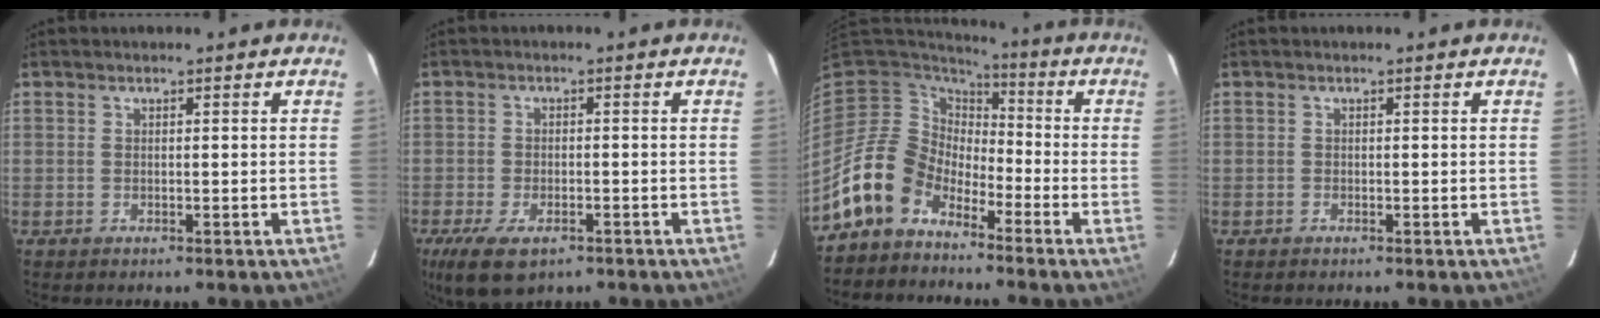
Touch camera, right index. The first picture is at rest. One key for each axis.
{"total": 8.8, "fx": -5.3, "fy": 4.2, "fz": 5.6, "tx": -0.133, "ty": -0.030, "tz": -0.091}
{"total": 12.8, "fx": -9.6, "fy": 7.5, "fz": 4.0, "tx": -0.080, "ty": 0.031, "tz": -0.187}
{"total": 0.0}